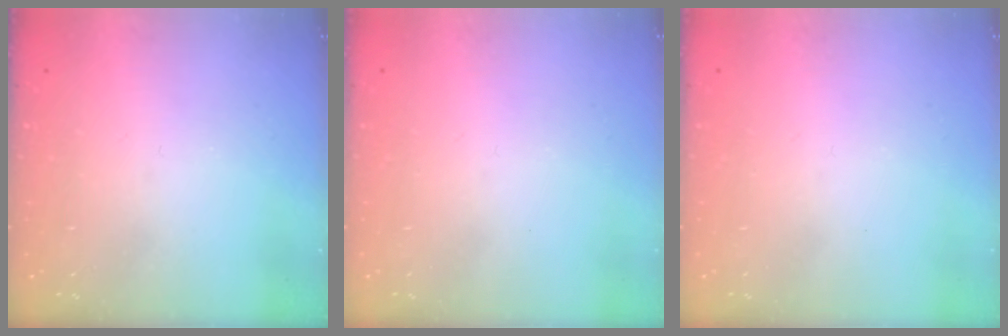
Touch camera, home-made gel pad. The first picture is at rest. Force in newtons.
{"total": 1.7, "press": 1.6, "slide": 0.1}
{"total": 1.7, "press": 1.6, "slide": 0.1}